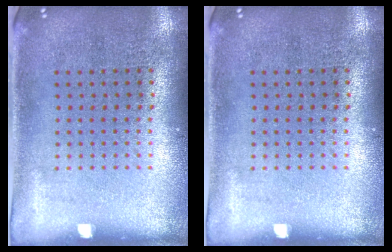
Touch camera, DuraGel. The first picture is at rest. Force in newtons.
{"total": 0.0}